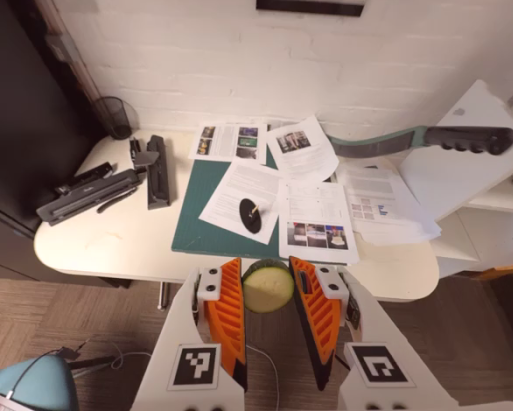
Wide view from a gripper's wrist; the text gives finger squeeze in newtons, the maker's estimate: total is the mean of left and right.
{"total": 9.6, "left": 10.3, "right": 8.9}